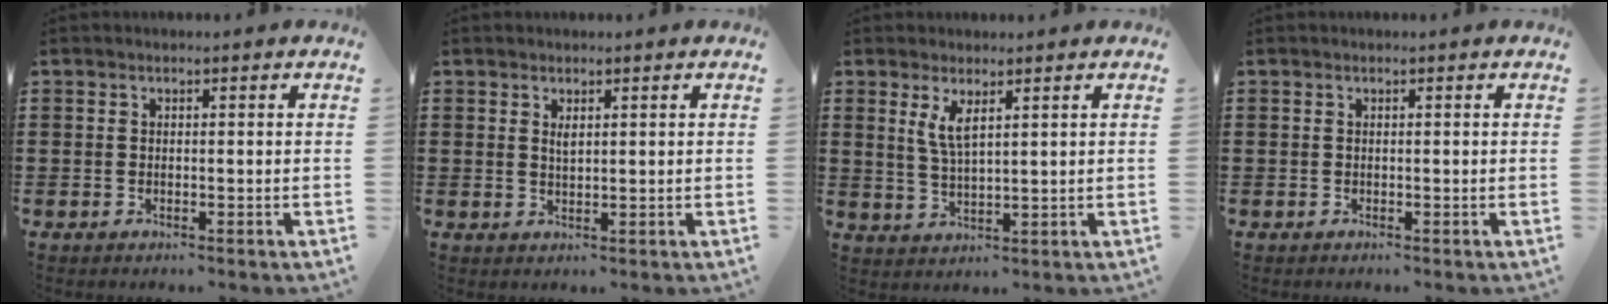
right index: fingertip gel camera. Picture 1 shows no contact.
{"total": 1.2, "force": [0.6, 0.3, 1.0], "torque": [-0.020, 0.002, 0.010]}
{"total": 3.8, "force": [1.9, 1.1, 3.1], "torque": [-0.067, 0.001, 0.033]}
{"total": 0.0}